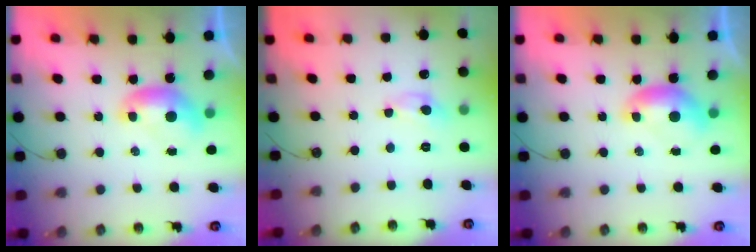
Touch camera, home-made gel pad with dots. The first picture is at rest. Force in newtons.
{"total": 0.9, "press": 0.8, "slide": 0.2}
{"total": 0.0}